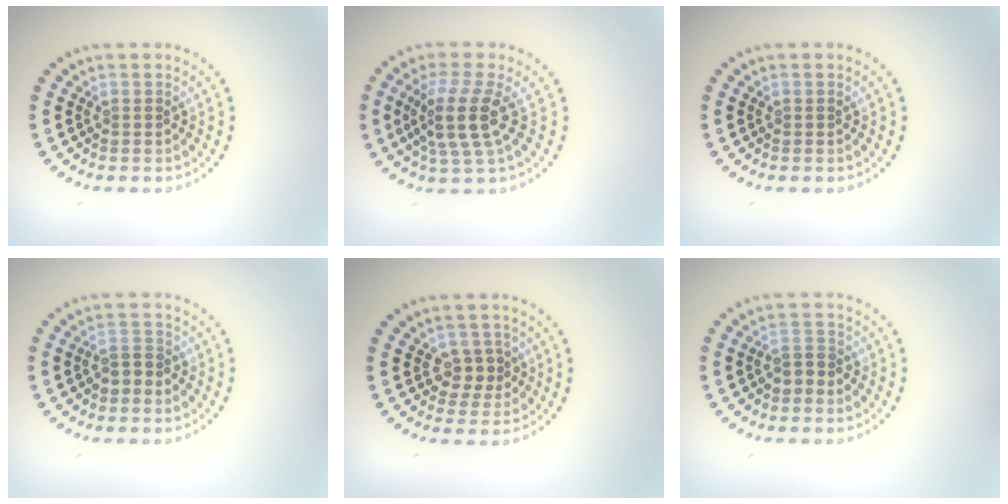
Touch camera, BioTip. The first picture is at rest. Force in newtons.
{"total": 4.2, "press": 3.3, "slide": 2.6}
{"total": 0.0}
{"total": 1.9, "press": 1.8, "slide": 0.6}
{"total": 2.2, "press": 2.1, "slide": 0.8}
{"total": 1.9, "press": 1.8, "slide": 0.8}